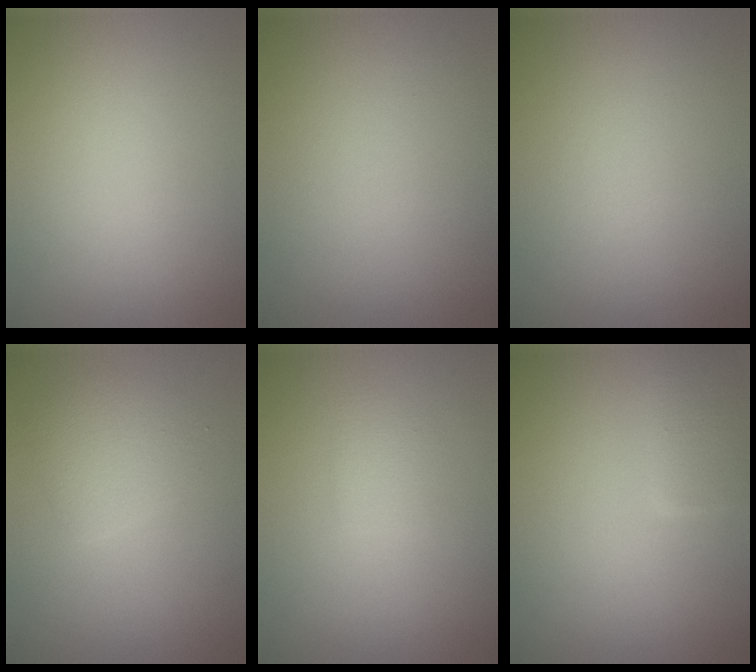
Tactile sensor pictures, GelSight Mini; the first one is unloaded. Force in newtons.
{"total": 0.0}
{"total": 0.0}
{"total": 2.7, "press": 2.7, "slide": 0.1}
{"total": 1.3, "press": 1.3, "slide": 0.1}
{"total": 2.6, "press": 2.5, "slide": 0.3}